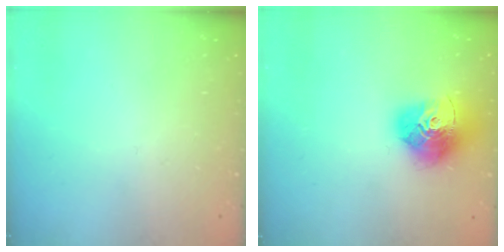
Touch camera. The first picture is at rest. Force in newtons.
{"total": 17.6, "press": 17.5, "slide": 1.9}